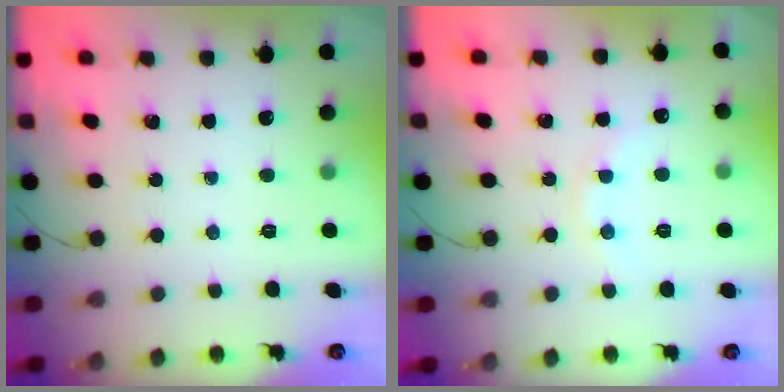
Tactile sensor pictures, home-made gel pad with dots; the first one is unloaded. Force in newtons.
{"total": 7.8, "press": 7.6, "slide": 1.7}